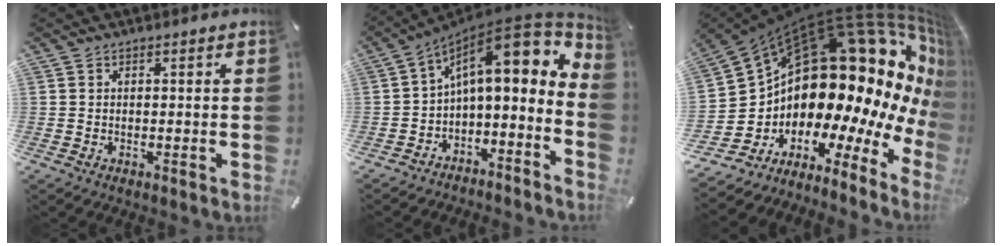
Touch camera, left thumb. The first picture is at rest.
{"total": 16.4, "force": [6.5, 7.5, 13.1], "torque": [-0.184, -0.055, 0.109]}
{"total": 26.1, "force": [8.4, 15.9, 19.0], "torque": [-0.279, -0.137, 0.185]}